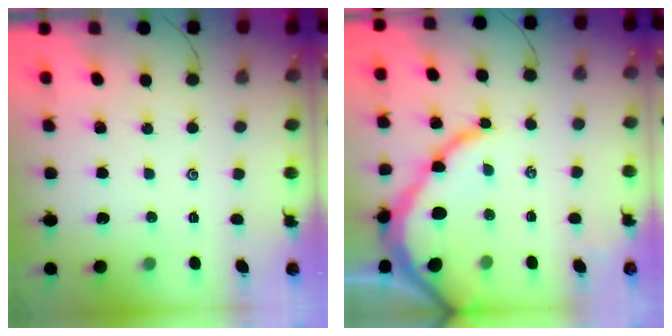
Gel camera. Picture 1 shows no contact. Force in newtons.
{"total": 11.7, "press": 11.7, "slide": 1.3}